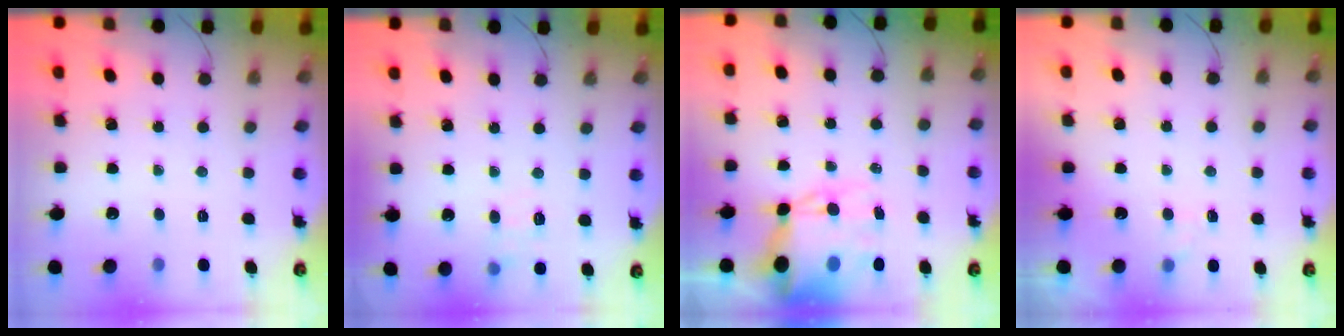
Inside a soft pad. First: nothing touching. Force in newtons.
{"total": 6.7, "press": 6.5, "slide": 1.8}
{"total": 14.3, "press": 14.0, "slide": 3.1}
{"total": 2.0, "press": 1.4, "slide": 1.4}